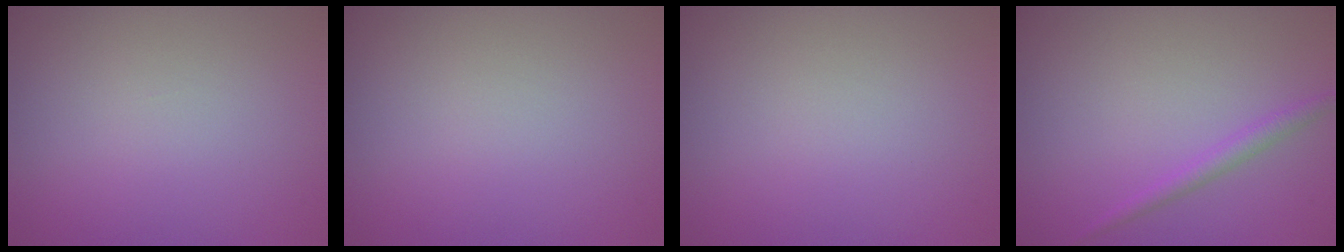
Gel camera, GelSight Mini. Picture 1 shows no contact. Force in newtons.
{"total": 0.0}
{"total": 0.0}
{"total": 1.4, "press": 1.4, "slide": 0.1}